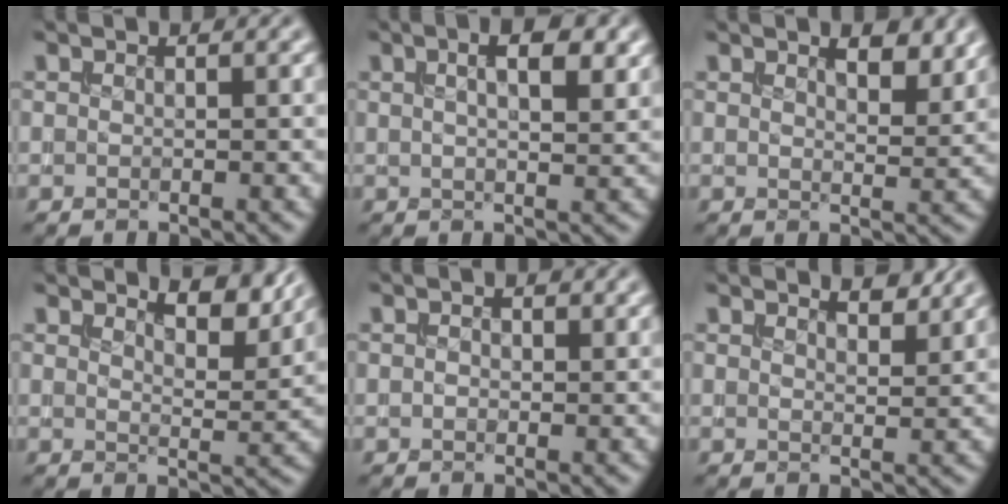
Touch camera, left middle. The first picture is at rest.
{"total": 4.2, "force": [1.8, 1.4, 3.6], "torque": [-0.047, 0.008, 0.021]}
{"total": 2.9, "force": [2.0, 1.0, 1.8], "torque": [-0.031, -0.004, 0.030]}
{"total": 4.1, "force": [3.3, 1.0, 2.2], "torque": [-0.038, -0.003, 0.044]}
{"total": 0.9, "force": [0.1, 0.6, 0.6], "torque": [-0.011, 0.002, 0.000]}
{"total": 2.1, "force": [2.0, 0.2, 0.8], "torque": [-0.014, -0.002, 0.026]}